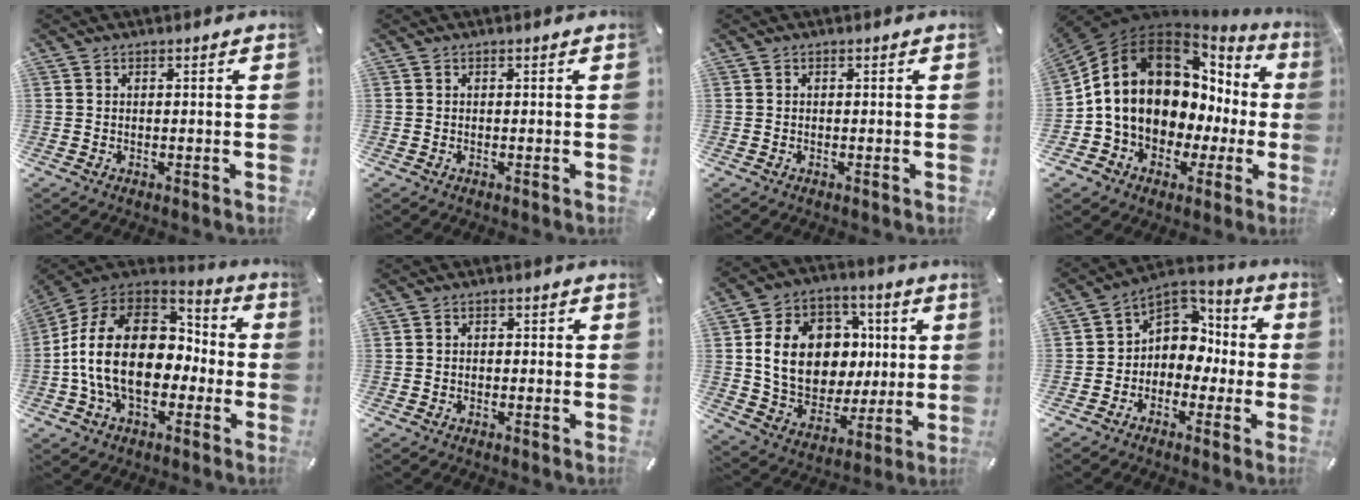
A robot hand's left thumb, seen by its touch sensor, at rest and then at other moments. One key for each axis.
{"total": 0.0}
{"total": 0.0}
{"total": 15.1, "fx": 3.6, "fy": 11.5, "fz": 9.1, "tx": -0.177, "ty": -0.045, "tz": 0.060}
{"total": 22.2, "fx": -1.3, "fy": 15.4, "fz": 16.0, "tx": -0.305, "ty": 0.025, "tz": -0.017}
{"total": 1.7, "fx": -1.2, "fy": 1.1, "fz": 0.6, "tx": -0.011, "ty": 0.008, "tz": -0.026}
{"total": 17.3, "fx": 2.1, "fy": 14.2, "fz": 9.6, "tx": -0.176, "ty": 0.001, "tz": 0.052}
{"total": 9.1, "fx": 0.3, "fy": 8.4, "fz": 3.5, "tx": -0.060, "ty": -0.010, "tz": 0.009}